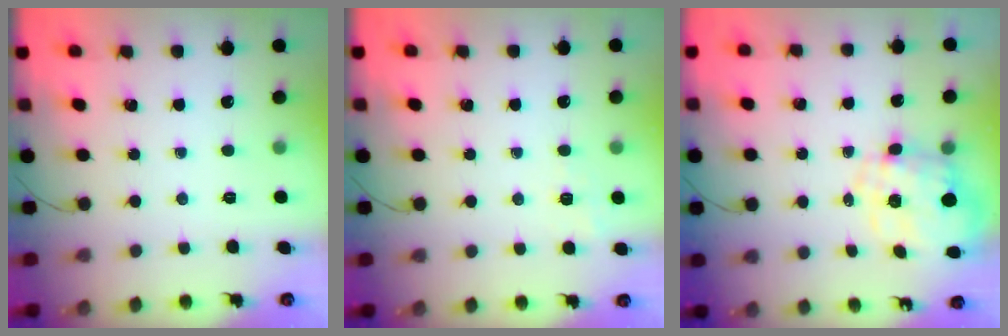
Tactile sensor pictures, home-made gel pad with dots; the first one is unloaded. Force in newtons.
{"total": 1.7, "press": 1.0, "slide": 1.3}
{"total": 3.8, "press": 3.4, "slide": 1.7}